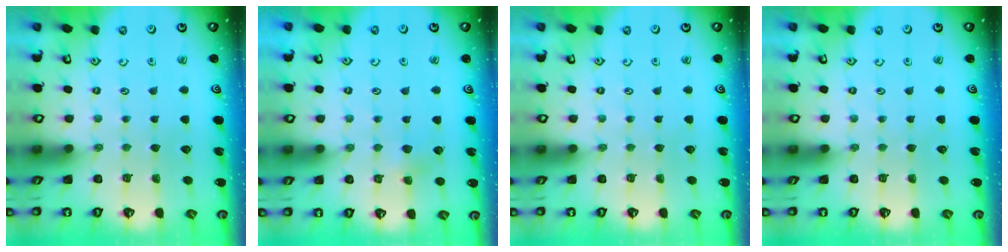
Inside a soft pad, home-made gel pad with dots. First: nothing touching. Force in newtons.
{"total": 3.6, "press": 3.6, "slide": 0.5}
{"total": 0.0}
{"total": 0.0}